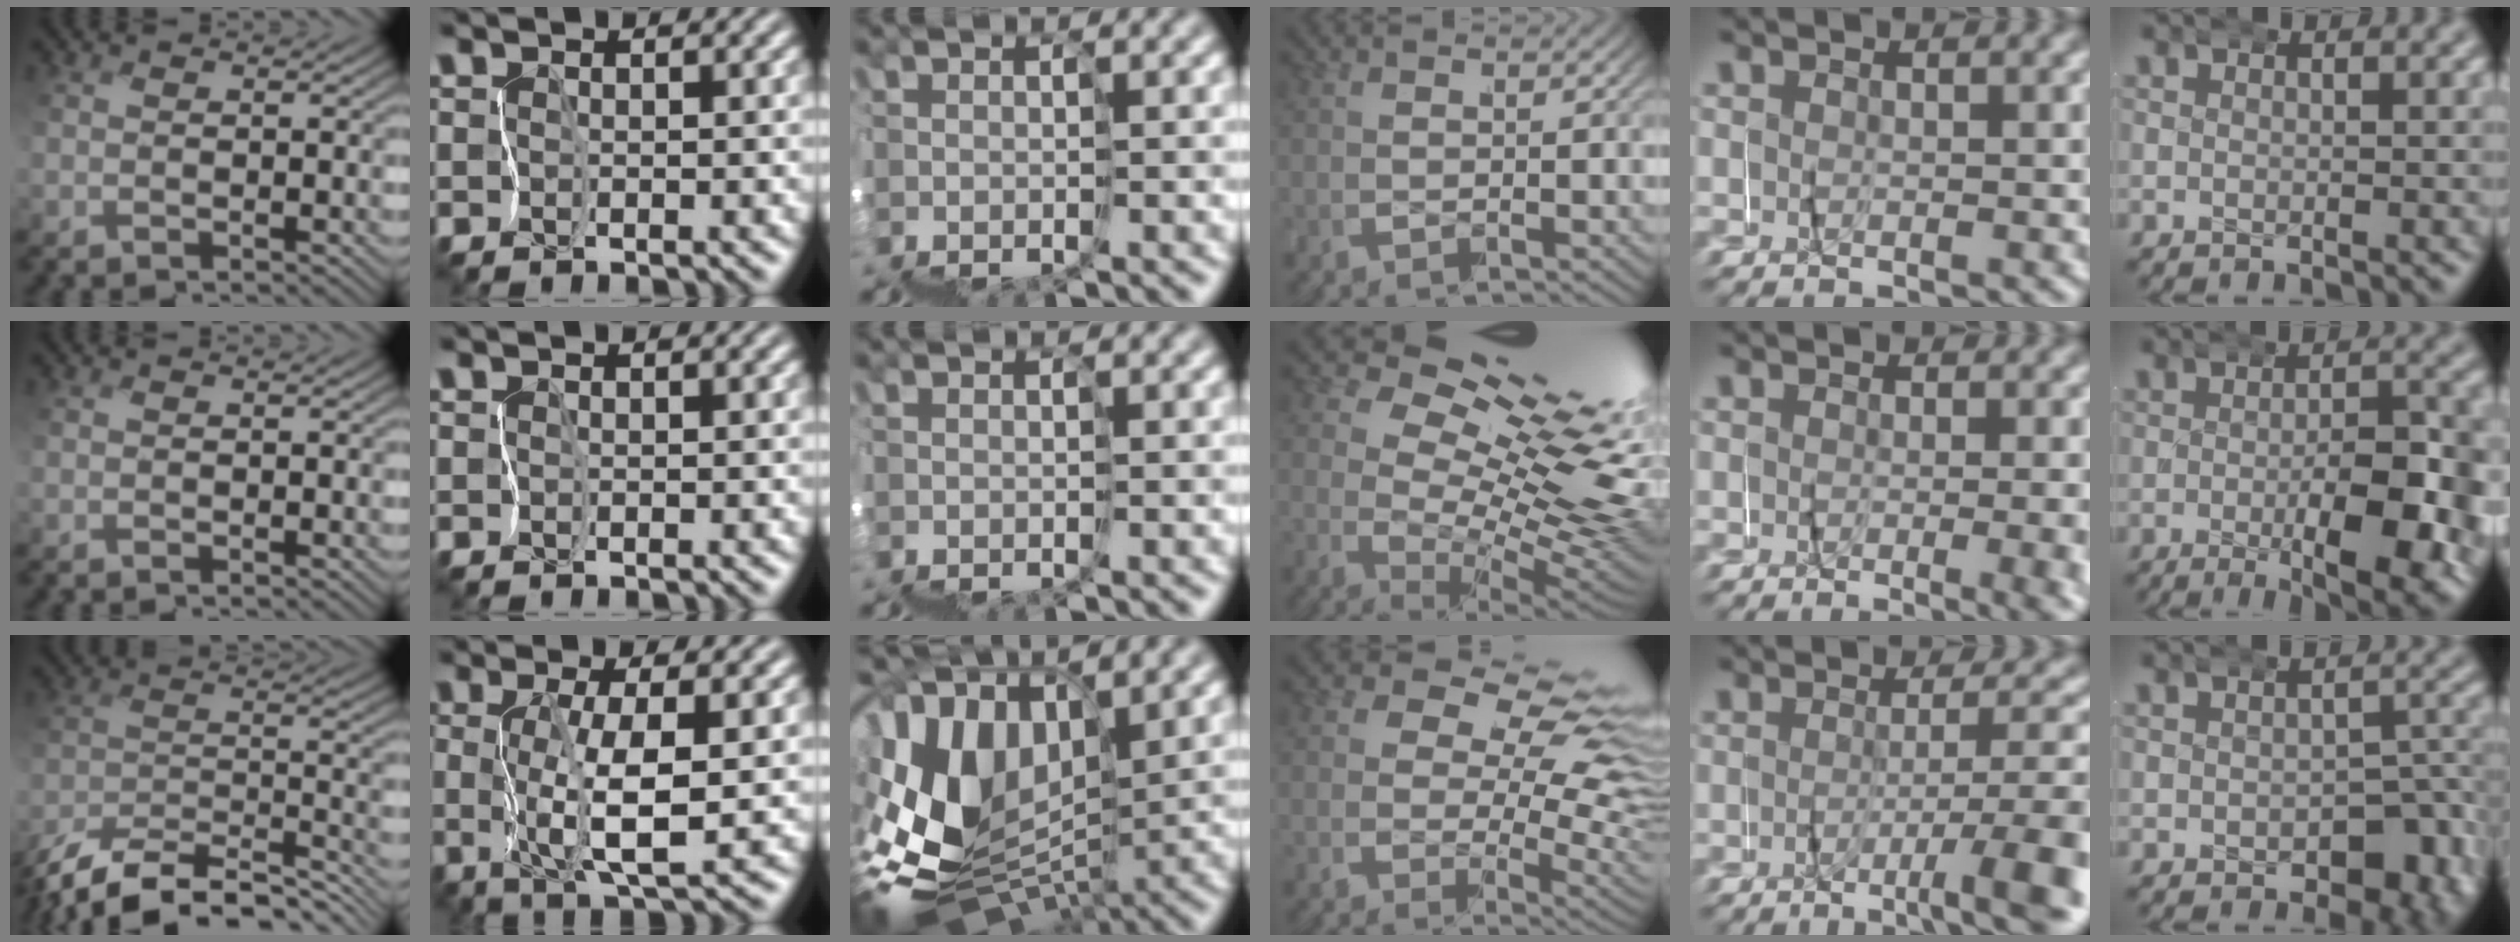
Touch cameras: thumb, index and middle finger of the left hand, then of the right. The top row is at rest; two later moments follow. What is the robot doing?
{"motion": "wrap", "object": "masking tape"}